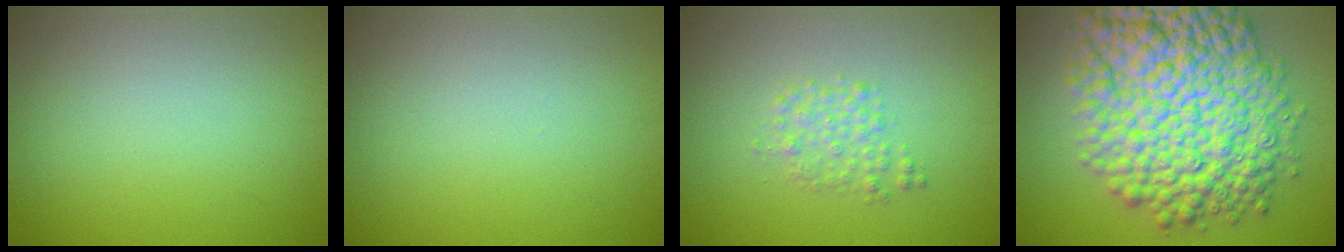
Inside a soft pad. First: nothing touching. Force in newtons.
{"total": 0.0}
{"total": 1.8, "press": 1.8, "slide": 0.0}
{"total": 14.0, "press": 14.0, "slide": 0.2}